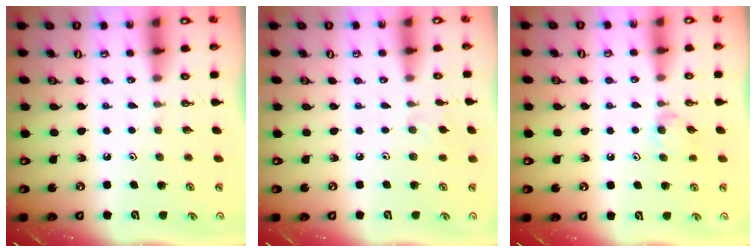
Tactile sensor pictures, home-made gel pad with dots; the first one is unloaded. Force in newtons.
{"total": 2.9, "press": 2.9, "slide": 0.6}
{"total": 6.1, "press": 6.0, "slide": 0.6}